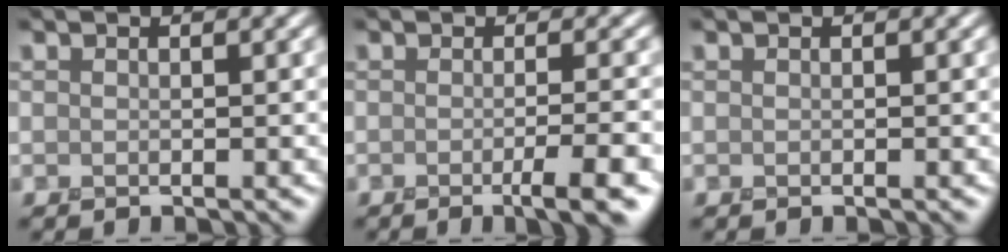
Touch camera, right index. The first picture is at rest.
{"total": 4.1, "force": [-1.6, 0.8, 3.6], "torque": [-0.047, -0.006, -0.028]}
{"total": 0.0}